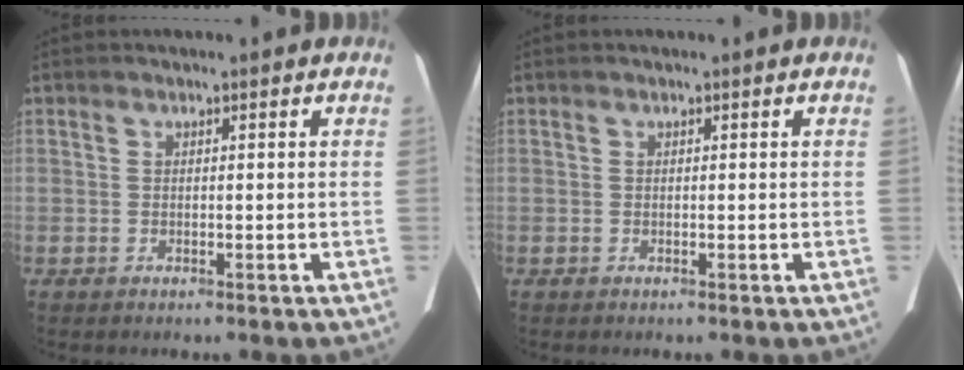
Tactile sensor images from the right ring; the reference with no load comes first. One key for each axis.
{"total": 0.0}